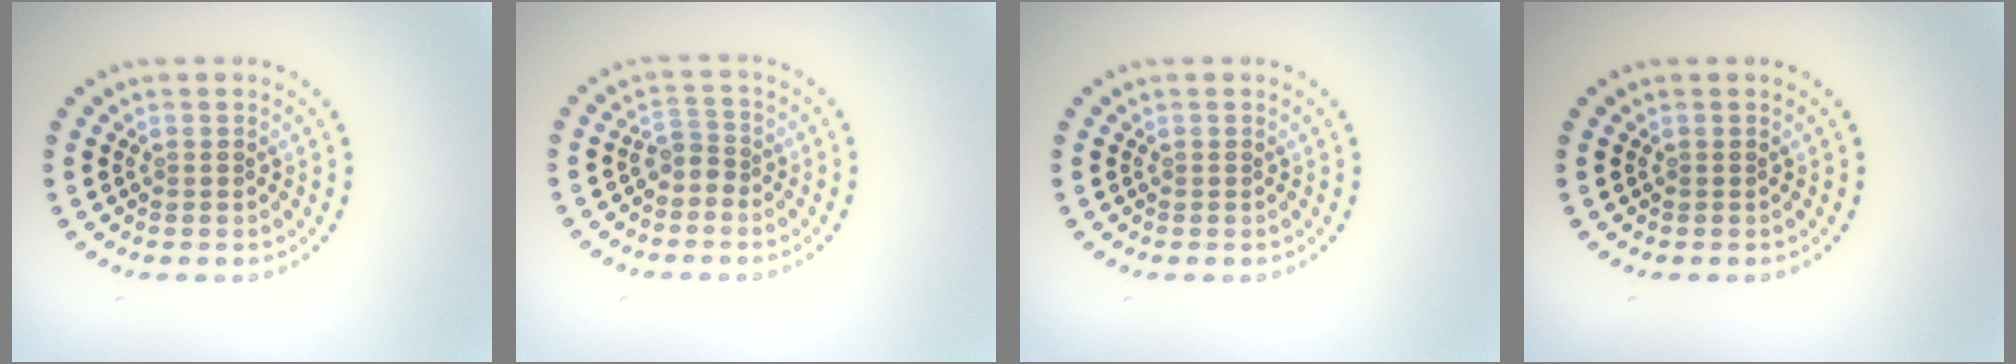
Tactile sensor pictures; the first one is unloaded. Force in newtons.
{"total": 1.7, "press": 1.2, "slide": 1.3}
{"total": 0.0}
{"total": 0.0}